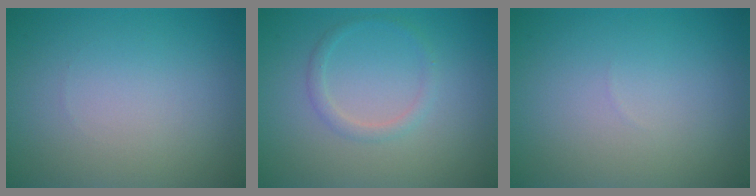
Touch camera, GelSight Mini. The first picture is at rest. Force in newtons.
{"total": 1.3, "press": 1.3, "slide": 0.1}
{"total": 0.0}